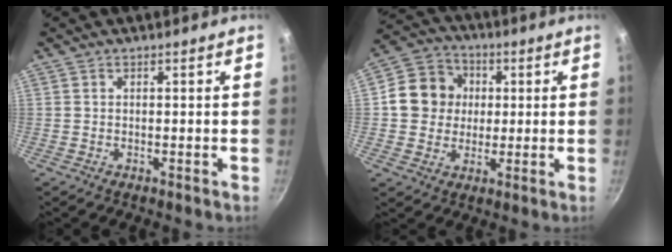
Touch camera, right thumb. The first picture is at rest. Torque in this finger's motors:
{"motor_torque": [0.44, 2.12, 0.56, -0.48, 0.03]}